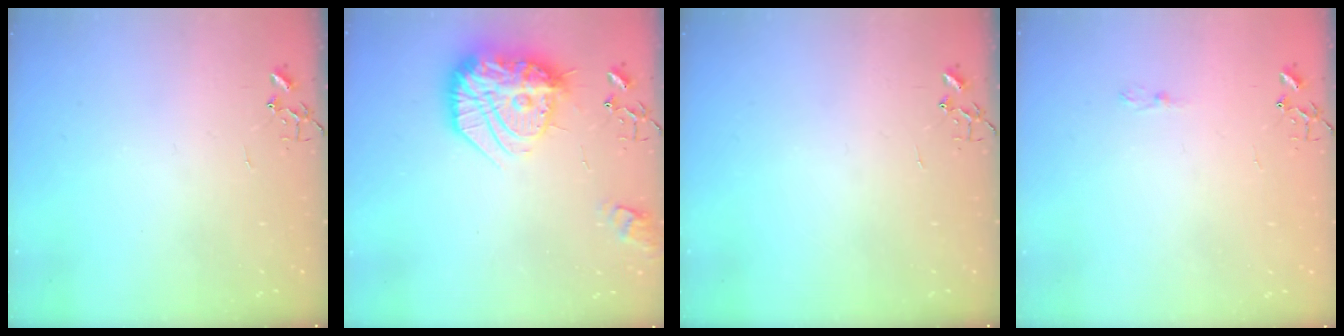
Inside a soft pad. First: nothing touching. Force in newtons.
{"total": 24.2, "press": 24.2, "slide": 1.5}
{"total": 0.0}
{"total": 4.1, "press": 4.1, "slide": 0.5}